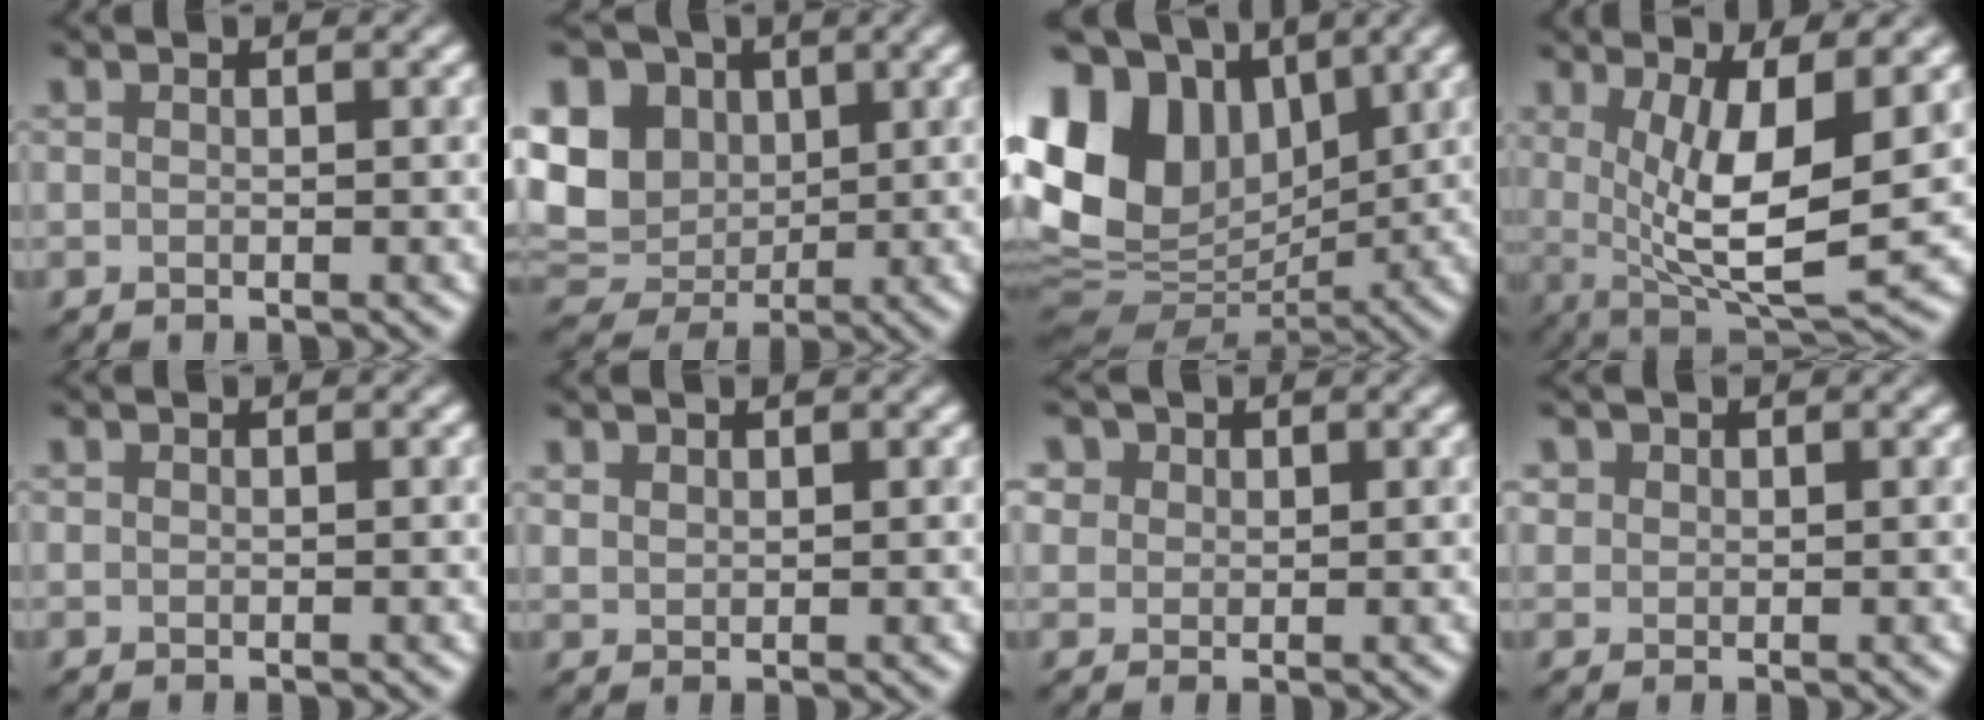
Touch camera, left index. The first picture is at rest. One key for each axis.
{"total": 10.4, "fx": 2.4, "fy": 8.5, "fz": 5.5, "tx": -0.123, "ty": 0.021, "tz": 0.025}
{"total": 13.0, "fx": 4.0, "fy": 9.4, "fz": 8.1, "tx": -0.187, "ty": 0.014, "tz": 0.067}
{"total": 7.9, "fx": 1.2, "fy": 2.2, "fz": 7.5, "tx": -0.131, "ty": -0.015, "tz": 0.030}
{"total": 0.0}
{"total": 0.9, "fx": 0.7, "fy": 0.5, "fz": 0.1, "tx": -0.002, "ty": -0.001, "tz": 0.017}
{"total": 4.1, "fx": 2.3, "fy": 3.1, "fz": 1.4, "tx": -0.032, "ty": 0.012, "tz": 0.032}
{"total": 1.2, "fx": 0.7, "fy": 1.0, "fz": 0.1, "tx": 0.004, "ty": 0.004, "tz": 0.009}